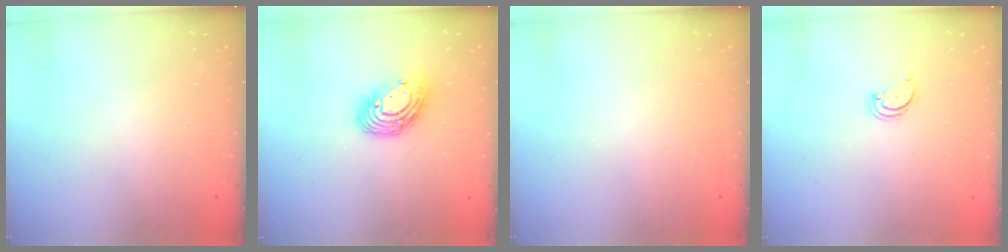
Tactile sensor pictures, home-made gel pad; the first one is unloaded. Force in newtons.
{"total": 11.6, "press": 11.5, "slide": 1.1}
{"total": 0.0}
{"total": 2.4, "press": 2.3, "slide": 0.5}